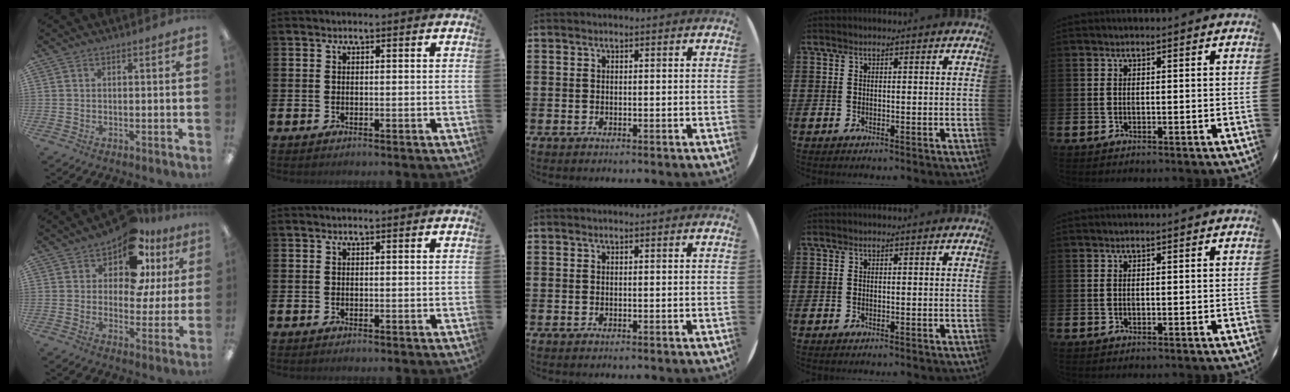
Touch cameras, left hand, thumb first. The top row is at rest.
{"thumb": {"total": 13.7, "force": [9.1, 6.8, 7.6], "torque": [-0.131, -0.045, 0.160]}}